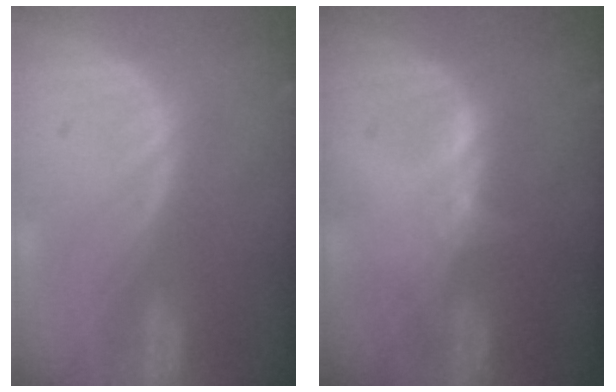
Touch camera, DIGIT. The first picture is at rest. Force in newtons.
{"total": 1.1, "press": 1.1, "slide": 0.3}